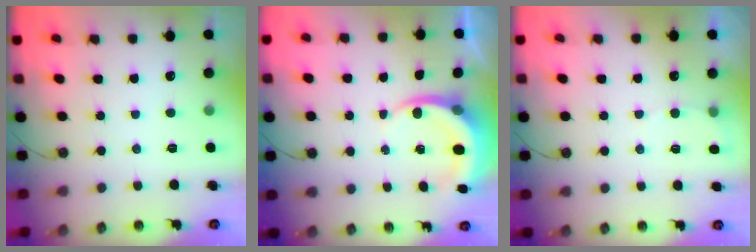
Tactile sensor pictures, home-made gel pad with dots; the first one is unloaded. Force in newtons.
{"total": 6.7, "press": 6.7, "slide": 0.7}
{"total": 4.3, "press": 4.1, "slide": 1.3}